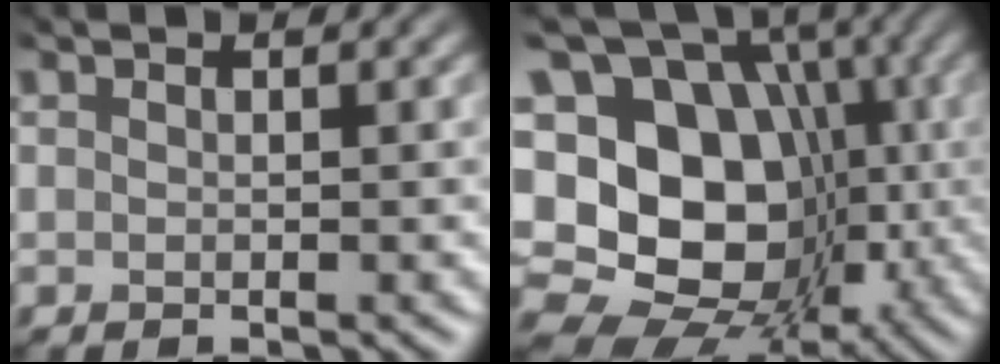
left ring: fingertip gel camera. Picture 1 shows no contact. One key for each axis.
{"total": 16.7, "fx": -2.9, "fy": 13.7, "fz": 9.1, "tx": -0.172, "ty": -0.006, "tz": -0.029}